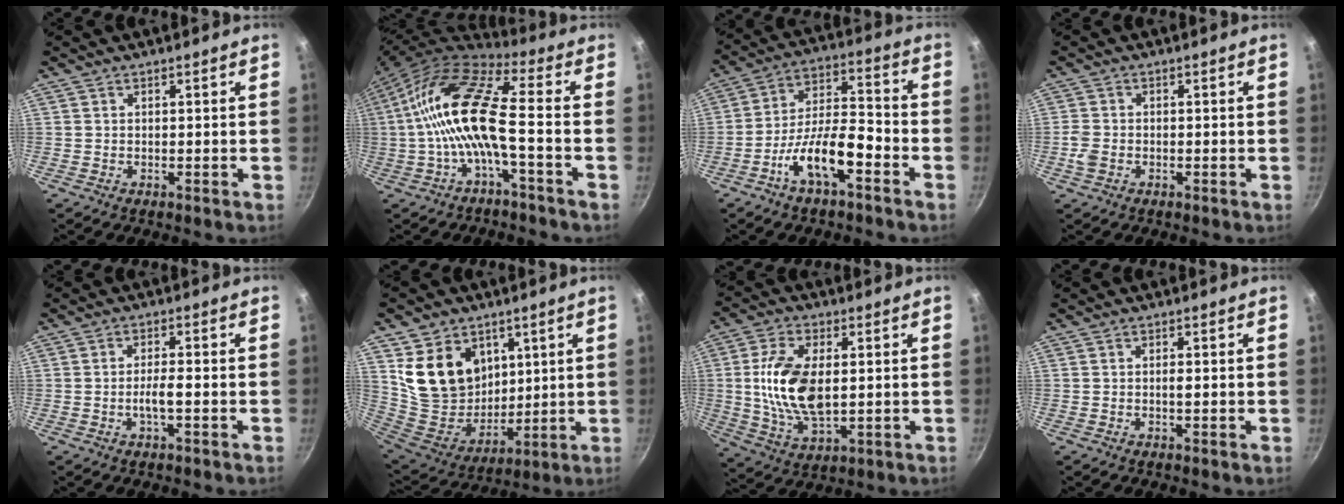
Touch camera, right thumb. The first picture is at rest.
{"total": 14.7, "force": [-2.1, 4.2, 14.0], "torque": [-0.286, 0.043, -0.051]}
{"total": 12.6, "force": [-6.3, 4.6, 9.9], "torque": [-0.162, 0.052, -0.117]}
{"total": 3.0, "force": [-1.0, 2.2, 1.8], "torque": [-0.040, 0.007, -0.023]}
{"total": 3.3, "force": [-1.0, 0.6, 3.1], "torque": [-0.059, 0.013, -0.019]}
{"total": 17.1, "force": [7.1, 13.1, 8.5], "torque": [-0.118, -0.052, 0.151]}
{"total": 14.2, "force": [1.1, 7.6, 11.9], "torque": [-0.225, 0.000, 0.024]}
{"total": 0.9, "force": [-0.1, 0.1, 0.9], "torque": [-0.018, 0.001, -0.002]}